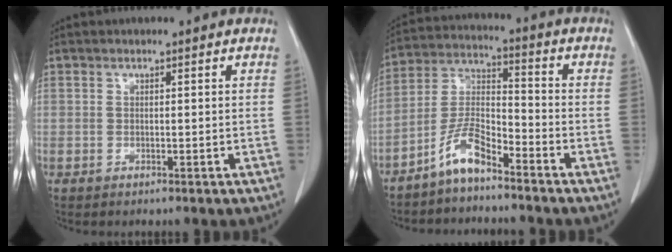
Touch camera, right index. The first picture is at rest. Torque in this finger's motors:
{"motor_torque": [0.62, -0.58, 0.18, 0.08]}